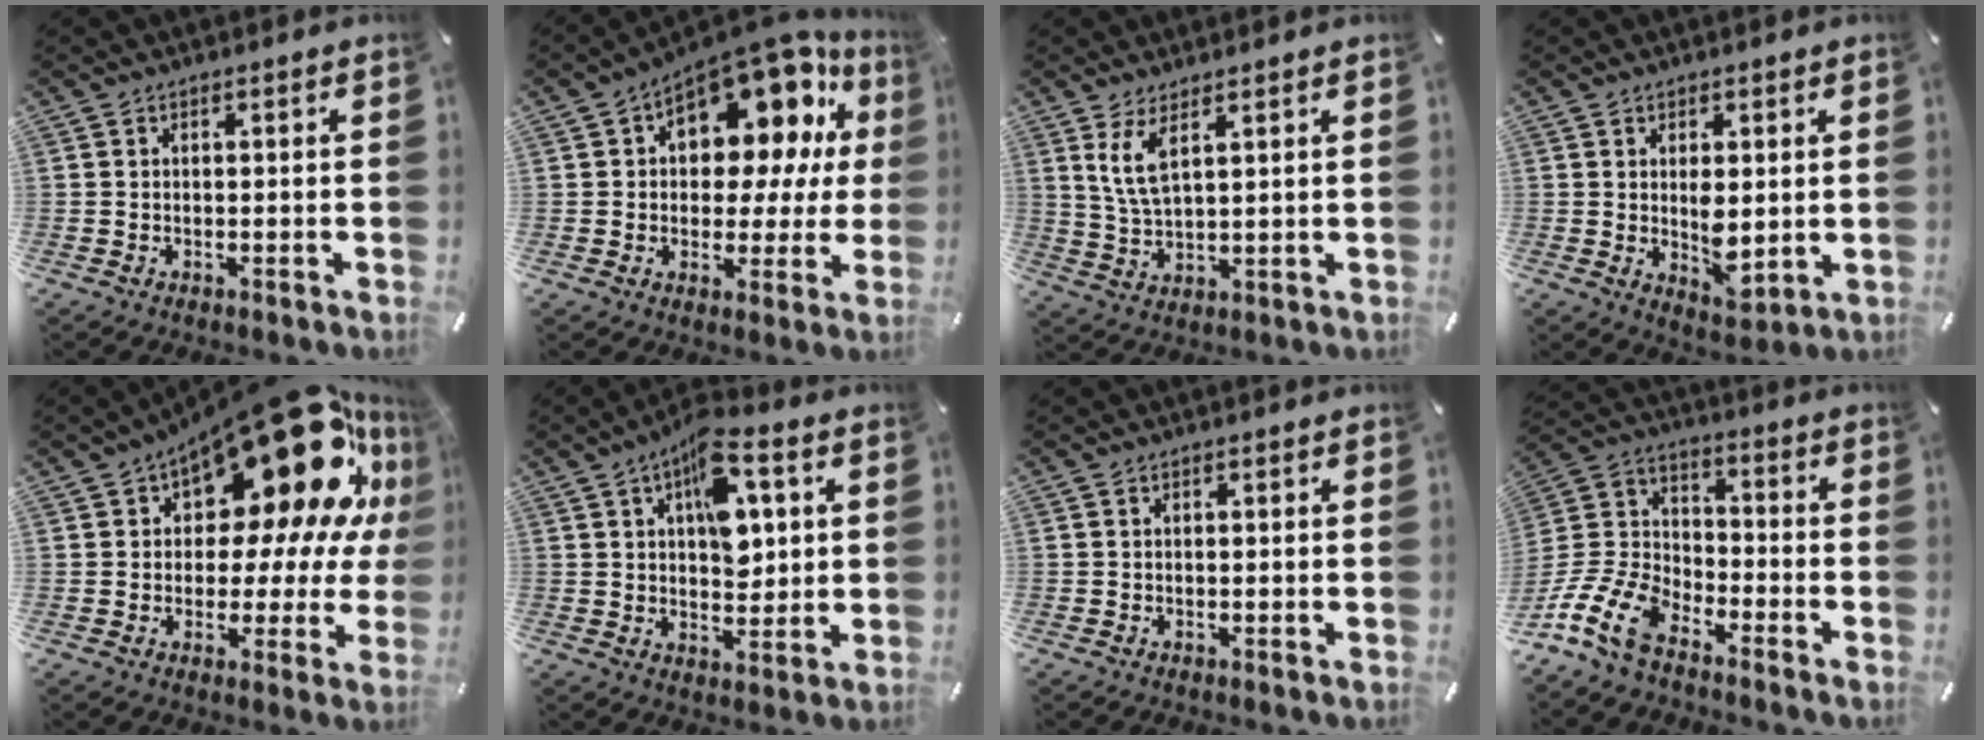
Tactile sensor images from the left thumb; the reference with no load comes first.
{"total": 17.5, "force": [8.9, 9.5, 11.6], "torque": [-0.158, -0.074, 0.150]}
{"total": 6.6, "force": [3.9, 2.4, 4.8], "torque": [-0.110, -0.008, 0.070]}
{"total": 6.4, "force": [0.7, 3.7, 5.2], "torque": [-0.073, -0.008, 0.011]}
{"total": 24.4, "force": [13.3, 11.4, 17.0], "torque": [-0.231, -0.105, 0.221]}
{"total": 12.5, "force": [5.0, 7.0, 9.1], "torque": [-0.119, -0.019, 0.083]}
{"total": 0.0}
{"total": 13.6, "force": [-9.9, 6.7, 6.5], "torque": [-0.144, 0.041, -0.189]}